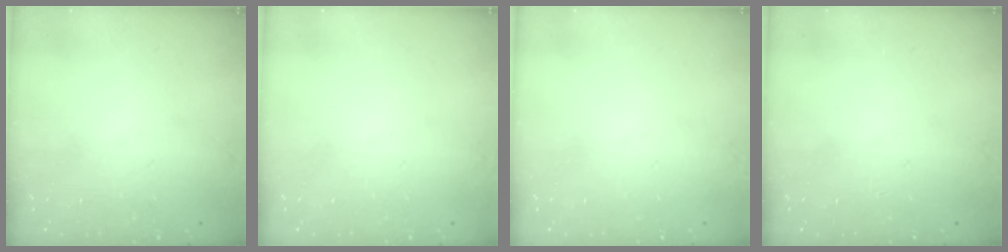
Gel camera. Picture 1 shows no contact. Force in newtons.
{"total": 0.0}
{"total": 0.0}
{"total": 0.0}